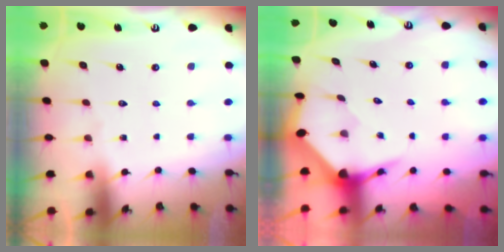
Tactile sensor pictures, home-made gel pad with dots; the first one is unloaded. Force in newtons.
{"total": 3.5, "press": 3.5, "slide": 0.5}